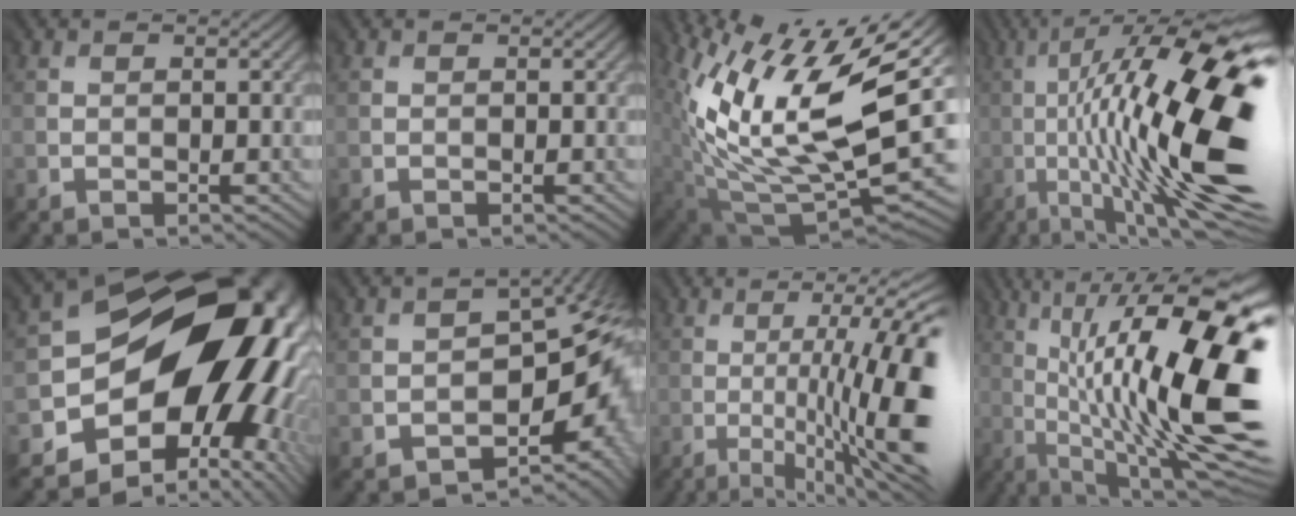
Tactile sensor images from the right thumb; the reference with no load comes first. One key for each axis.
{"total": 0.0}
{"total": 15.7, "fx": 5.7, "fy": 7.1, "fz": 12.8, "tx": -0.230, "ty": 0.004, "tz": 0.115}
{"total": 19.2, "fx": -0.5, "fy": 5.1, "fz": 18.6, "tx": -0.302, "ty": 0.021, "tz": 0.003}
{"total": 18.2, "fx": -2.9, "fy": 14.0, "fz": 11.2, "tx": -0.143, "ty": -0.046, "tz": -0.025}
{"total": 9.0, "fx": -4.1, "fy": 4.9, "fz": 6.3, "tx": -0.062, "ty": -0.019, "tz": -0.056}
{"total": 14.4, "fx": -2.3, "fy": 3.6, "fz": 13.7, "tx": -0.173, "ty": 0.001, "tz": -0.021}
{"total": 19.2, "fx": 1.6, "fy": 5.6, "fz": 18.3, "tx": -0.286, "ty": 0.031, "tz": 0.046}